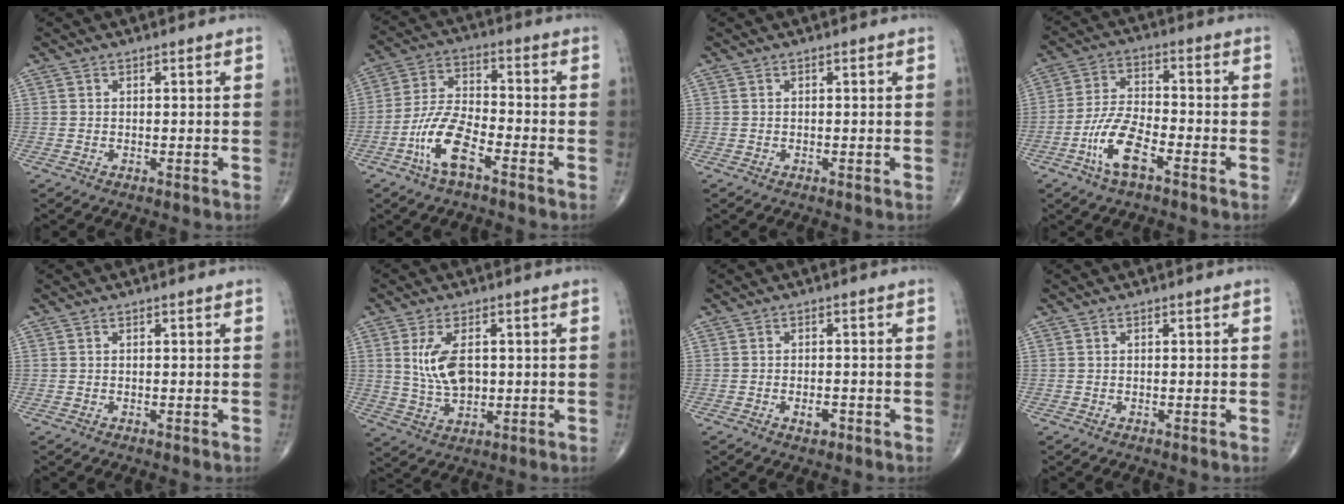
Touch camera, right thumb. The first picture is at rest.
{"total": 10.1, "force": [-5.2, 3.4, 7.9], "torque": [-0.169, 0.028, -0.102]}
{"total": 0.0}
{"total": 9.5, "force": [-4.7, 3.3, 7.5], "torque": [-0.157, 0.023, -0.092]}
{"total": 0.0}
{"total": 8.2, "force": [1.4, 4.5, 6.8], "torque": [-0.126, -0.008, 0.034]}
{"total": 2.1, "force": [-1.0, 1.0, 1.6], "torque": [-0.024, 0.002, -0.014]}
{"total": 0.0}